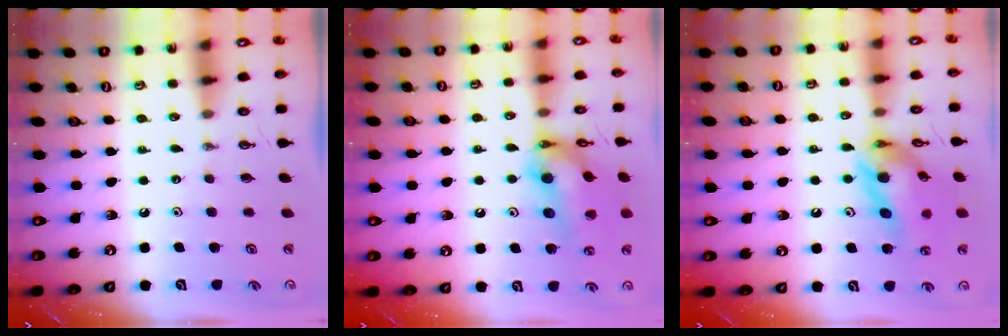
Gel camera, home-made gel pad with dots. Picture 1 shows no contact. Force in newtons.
{"total": 17.0, "press": 16.9, "slide": 2.0}
{"total": 15.2, "press": 15.1, "slide": 1.7}